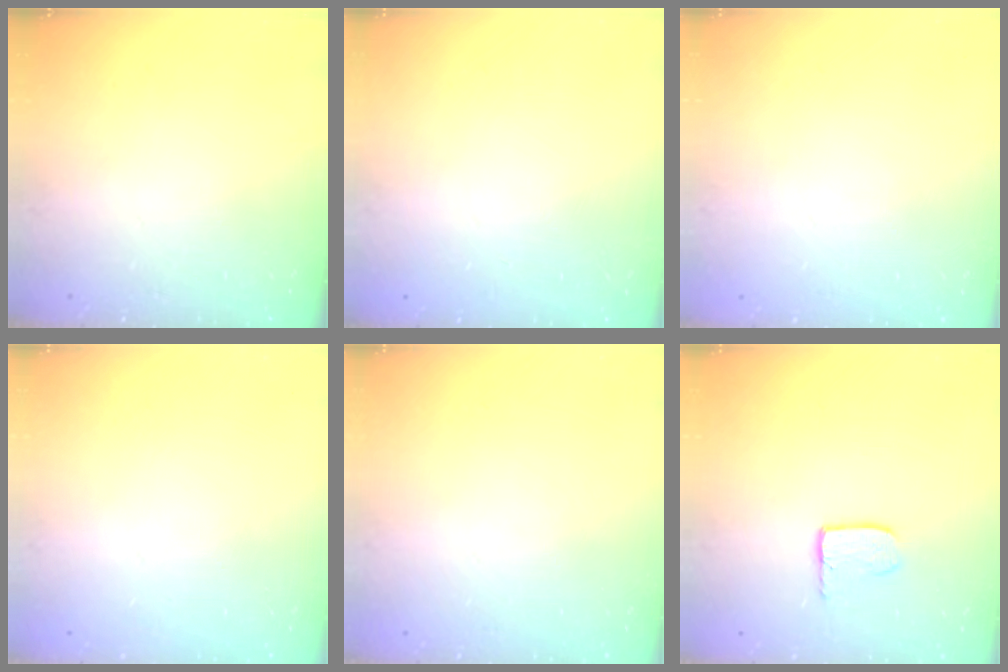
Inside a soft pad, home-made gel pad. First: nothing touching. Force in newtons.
{"total": 0.0}
{"total": 0.0}
{"total": 0.0}
{"total": 0.0}
{"total": 3.7, "press": 3.7, "slide": 0.2}